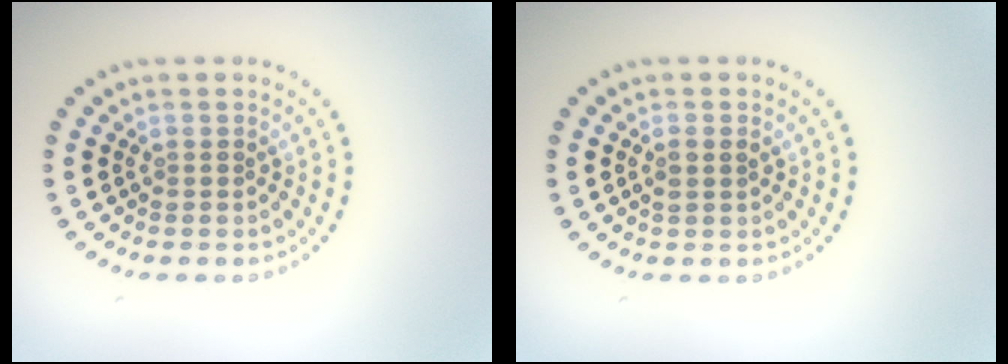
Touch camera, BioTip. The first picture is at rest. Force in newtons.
{"total": 1.0, "press": 1.0, "slide": 0.2}